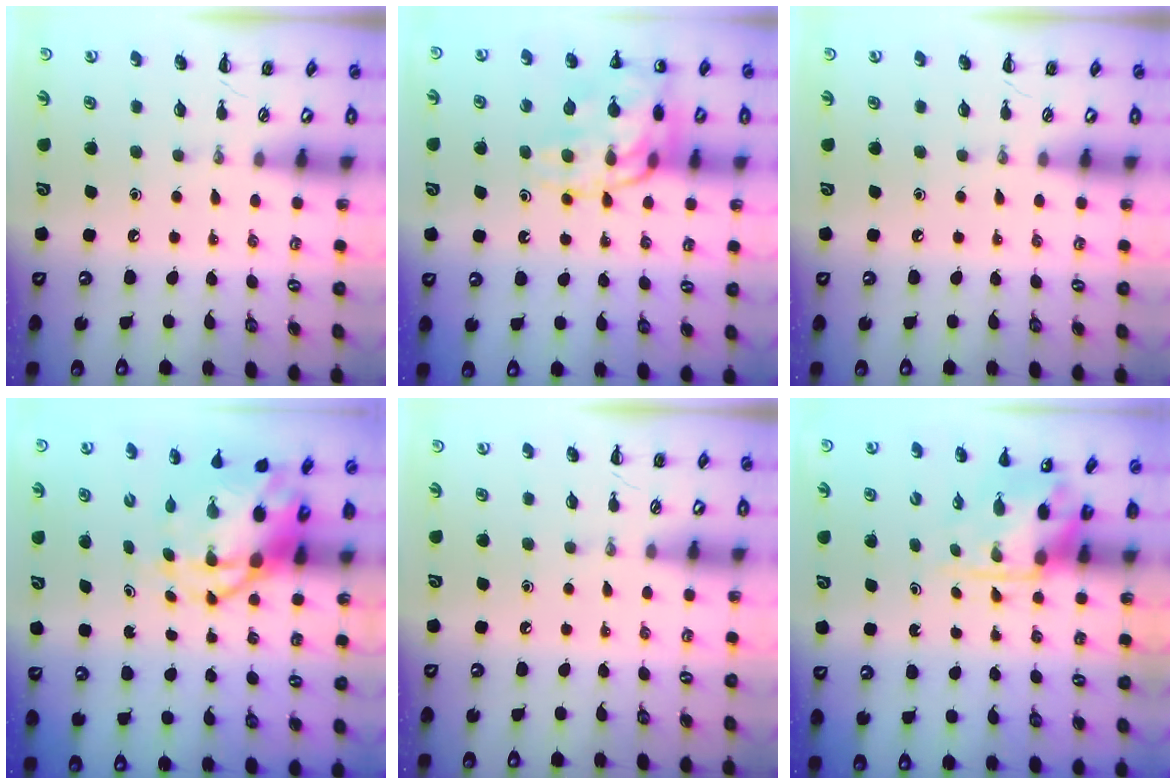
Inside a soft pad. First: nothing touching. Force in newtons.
{"total": 17.6, "press": 17.5, "slide": 2.0}
{"total": 0.0}
{"total": 8.0, "press": 7.7, "slide": 2.1}
{"total": 0.0}
{"total": 3.7, "press": 3.7, "slide": 0.6}